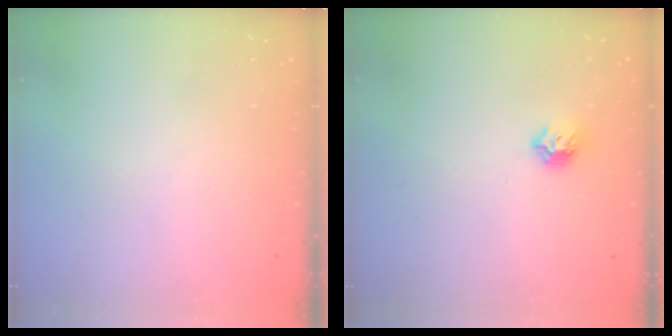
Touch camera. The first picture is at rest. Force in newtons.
{"total": 6.5, "press": 6.5, "slide": 0.9}